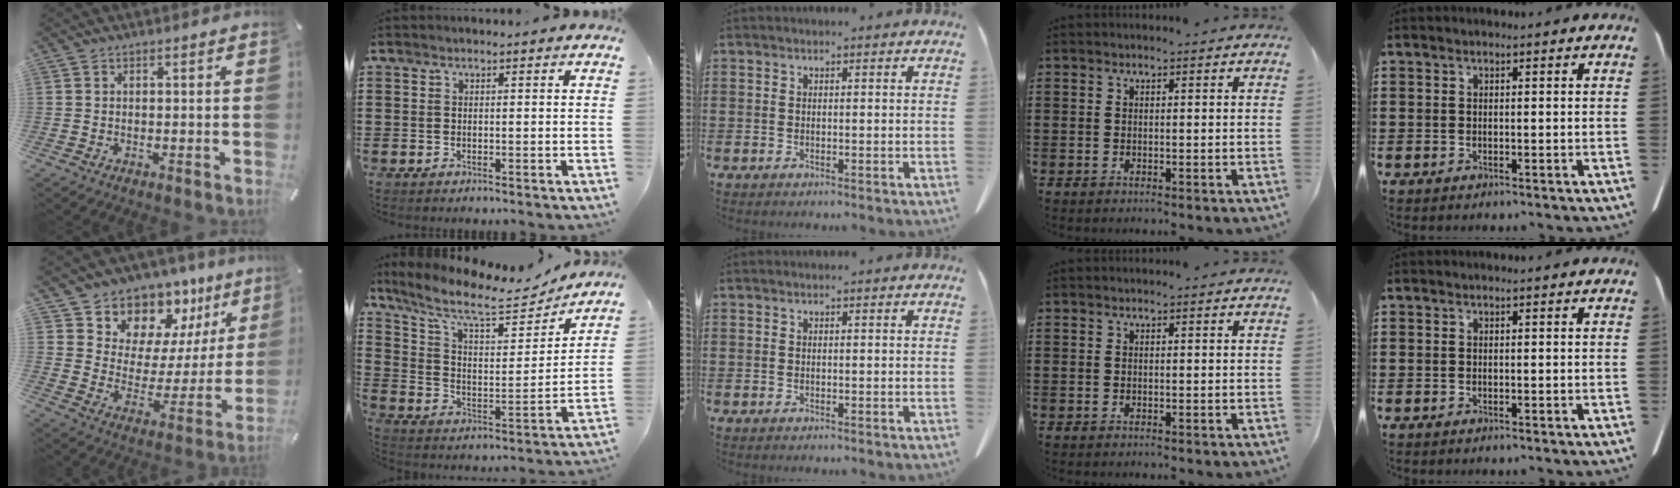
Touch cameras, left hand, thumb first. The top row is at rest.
{"thumb": {"total": 10.8, "force": [8.9, 6.1, -0.8], "torque": [0.014, -0.117, 0.160]}, "index": {"total": 10.4, "force": [8.5, 2.1, 5.6], "torque": [-0.142, -0.045, 0.144]}}